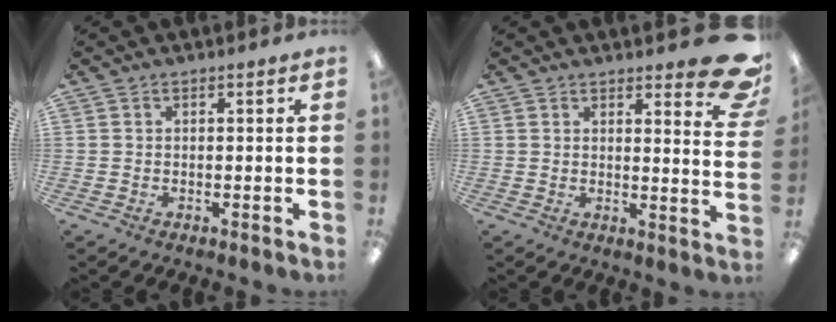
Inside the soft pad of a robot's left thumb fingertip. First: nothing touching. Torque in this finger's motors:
{"motor_torque": [0.57, -0.18, 0.38, -0.62, 0.02]}